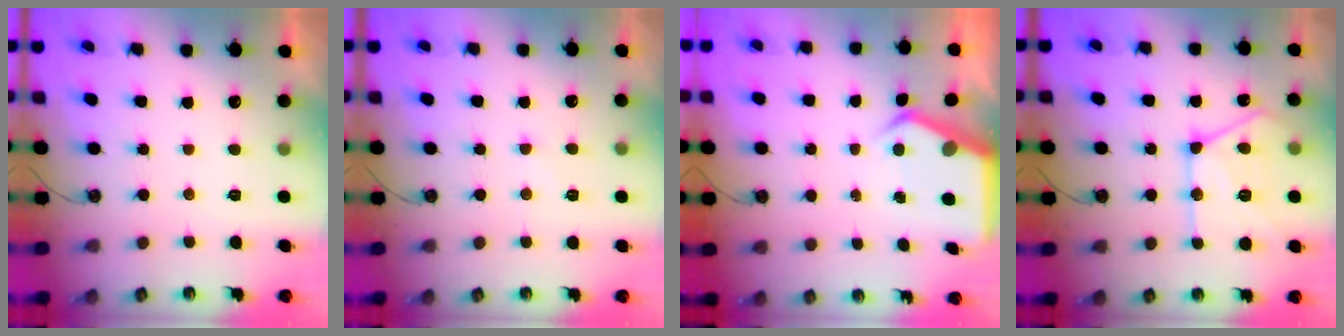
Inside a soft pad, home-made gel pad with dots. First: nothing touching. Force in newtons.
{"total": 6.0, "press": 6.0, "slide": 0.9}
{"total": 4.4, "press": 4.4, "slide": 0.4}
{"total": 17.2, "press": 17.1, "slide": 1.5}